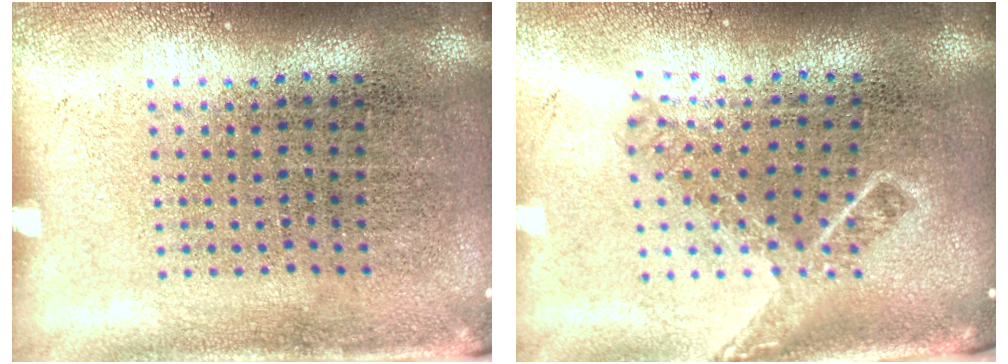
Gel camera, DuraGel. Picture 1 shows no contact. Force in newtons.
{"total": 1.8, "press": 1.3, "slide": 1.2}